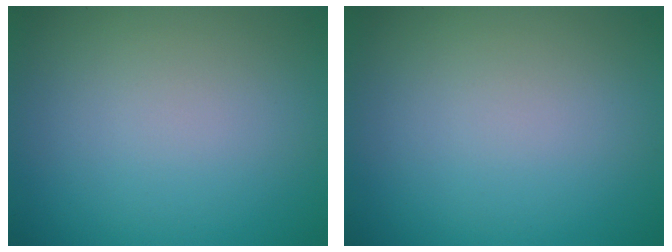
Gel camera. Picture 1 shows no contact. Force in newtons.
{"total": 0.0}